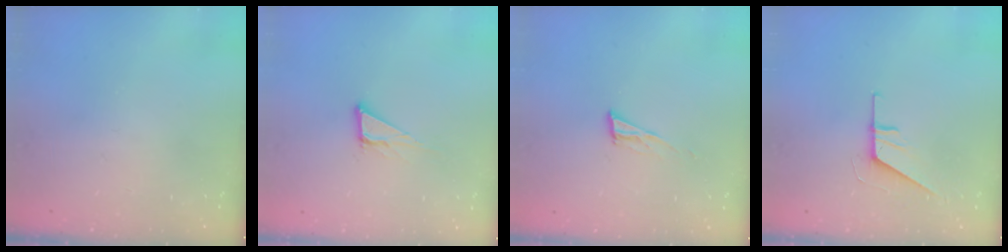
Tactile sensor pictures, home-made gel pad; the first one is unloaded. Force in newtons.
{"total": 5.6, "press": 5.6, "slide": 0.3}
{"total": 7.0, "press": 6.9, "slide": 0.9}
{"total": 5.9, "press": 5.9, "slide": 0.6}